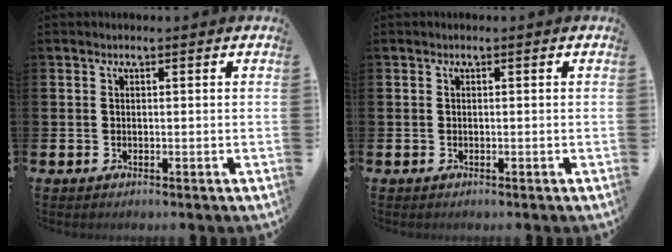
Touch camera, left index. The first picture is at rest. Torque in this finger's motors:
{"motor_torque": [0.00, 0.00, 0.01, 0.01]}